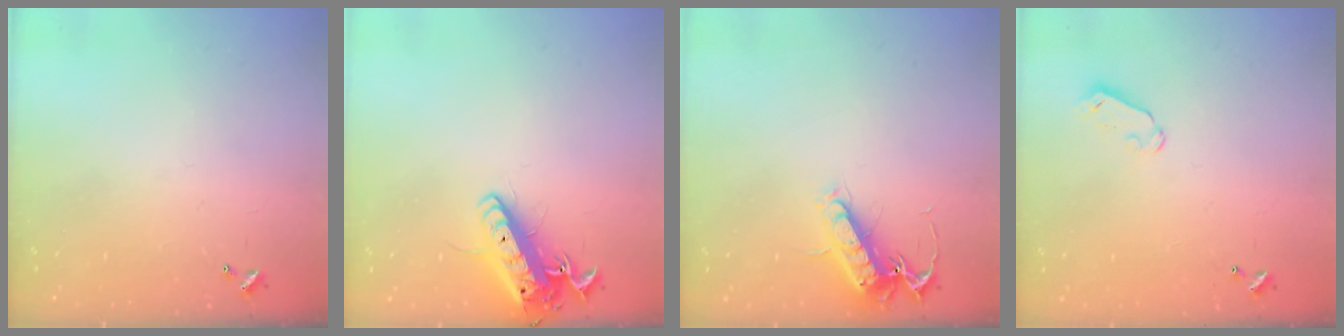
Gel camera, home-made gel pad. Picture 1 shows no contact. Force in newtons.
{"total": 14.1, "press": 13.8, "slide": 2.8}
{"total": 14.1, "press": 13.9, "slide": 1.9}
{"total": 3.9, "press": 3.9, "slide": 0.4}